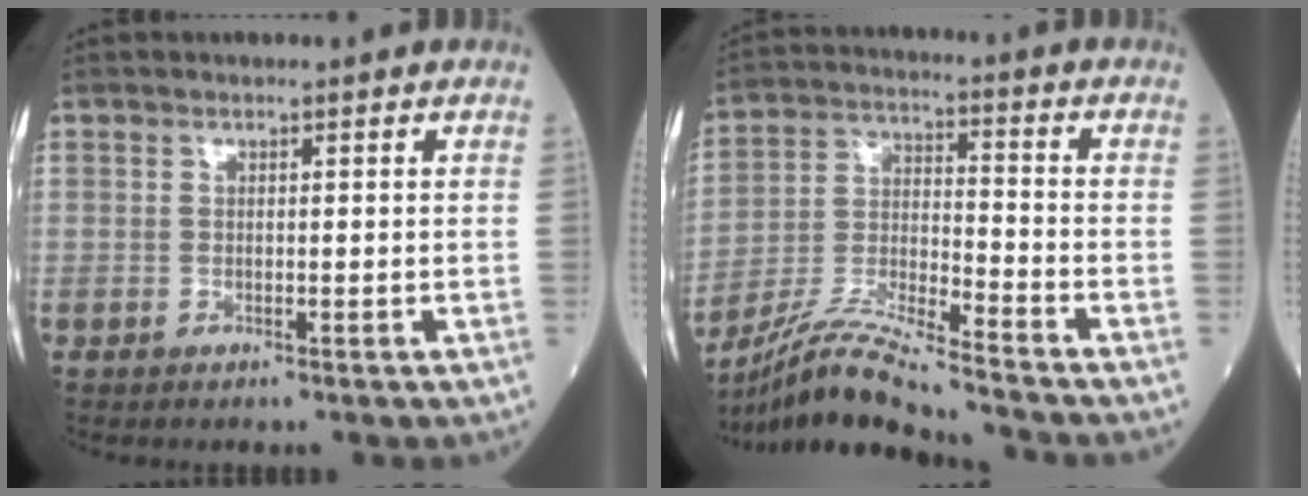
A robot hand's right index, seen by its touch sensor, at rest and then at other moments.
{"total": 12.9, "force": [-11.7, -0.9, 5.4], "torque": [-0.108, -0.010, -0.219]}